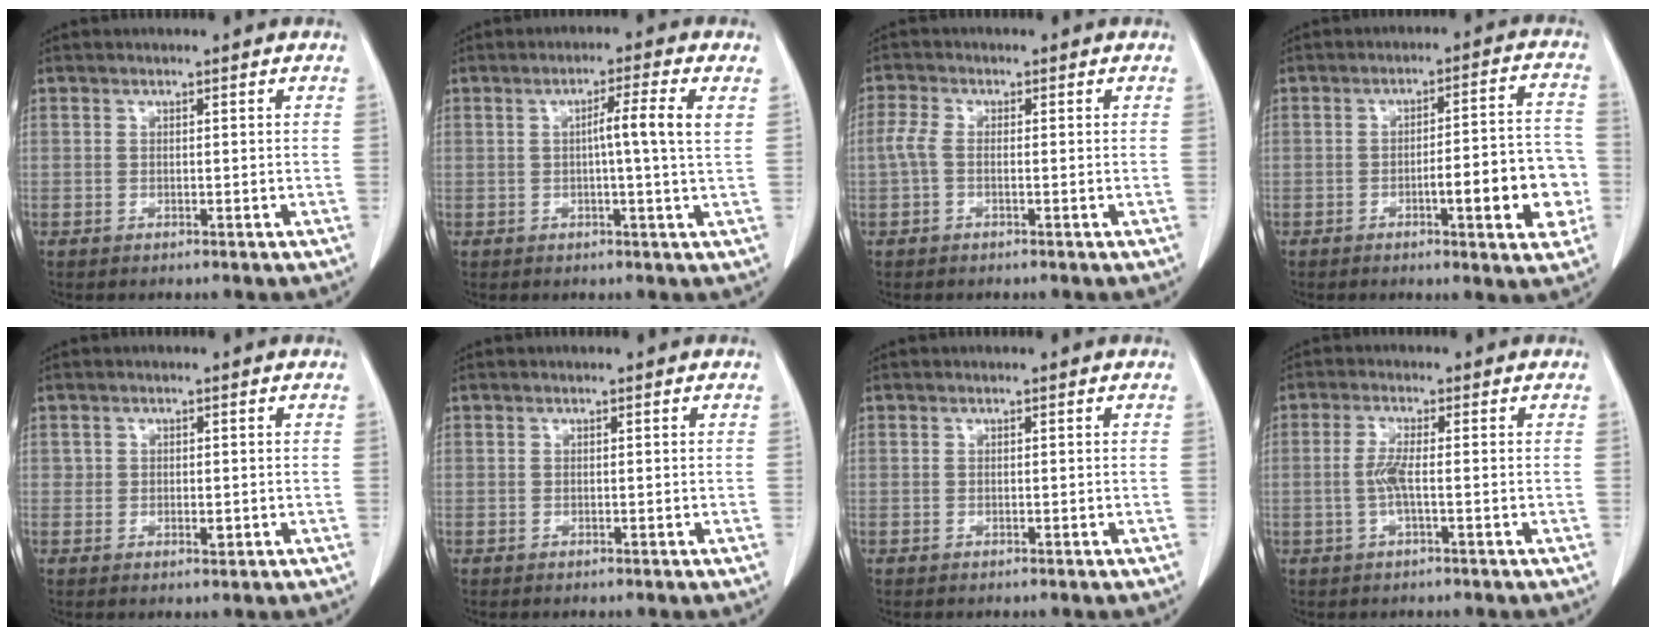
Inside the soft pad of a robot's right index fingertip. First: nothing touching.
{"total": 5.4, "force": [1.0, -0.8, 5.2], "torque": [-0.081, 0.004, 0.012]}
{"total": 2.5, "force": [-0.3, 1.1, 2.2], "torque": [-0.059, 0.005, -0.010]}
{"total": 11.0, "force": [-3.2, 2.1, 10.3], "torque": [-0.129, 0.022, -0.038]}
{"total": 1.5, "force": [-0.1, 1.0, 1.1], "torque": [-0.013, -0.002, -0.002]}
{"total": 0.0}
{"total": 0.0}
{"total": 3.2, "force": [-0.5, 0.1, 3.2], "torque": [-0.074, -0.002, -0.013]}